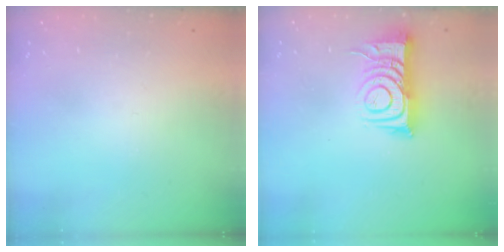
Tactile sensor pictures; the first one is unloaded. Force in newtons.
{"total": 10.6, "press": 10.5, "slide": 1.1}